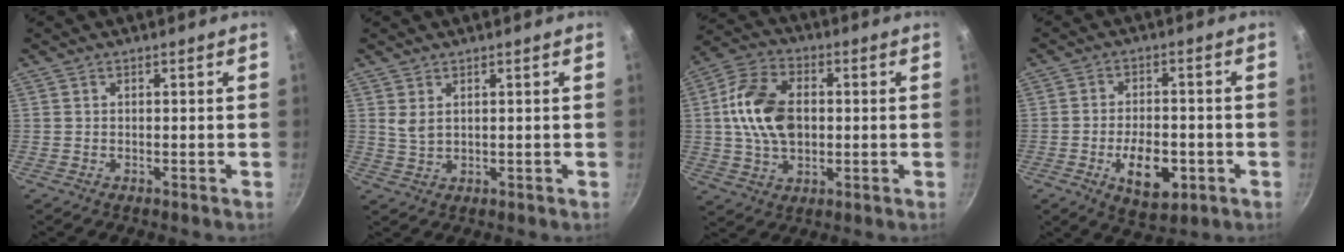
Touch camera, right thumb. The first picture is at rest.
{"total": 2.4, "force": [1.1, 1.2, 1.8], "torque": [-0.034, -0.009, 0.026]}
{"total": 14.4, "force": [1.0, 9.4, 10.8], "torque": [-0.185, 0.014, 0.010]}
{"total": 10.4, "force": [-3.3, 5.7, 8.0], "torque": [-0.106, 0.009, -0.045]}